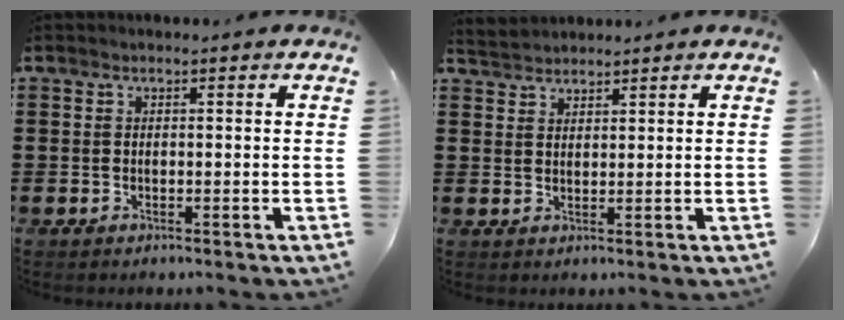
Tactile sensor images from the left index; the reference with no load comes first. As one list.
[{"total": 2.4, "force": [2.3, 0.4, -0.3], "torque": [-0.002, 0.000, 0.047]}]